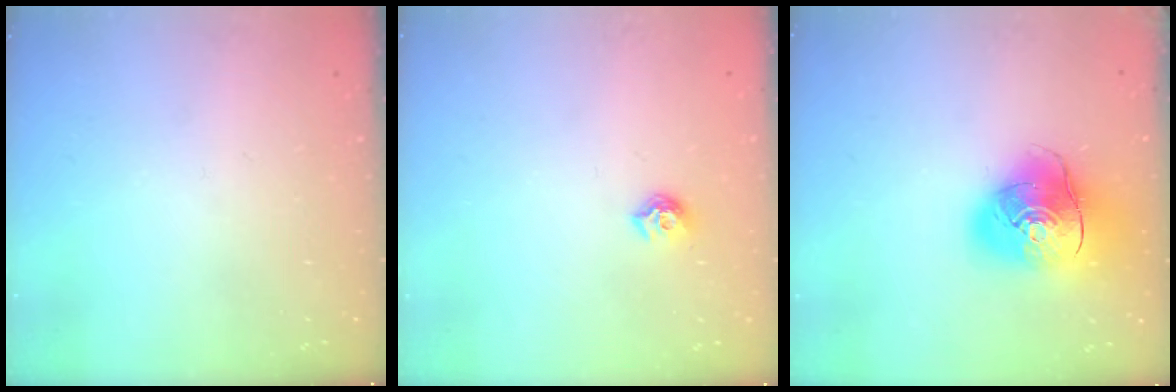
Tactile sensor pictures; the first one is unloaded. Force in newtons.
{"total": 6.9, "press": 6.8, "slide": 0.7}
{"total": 14.8, "press": 14.7, "slide": 2.1}